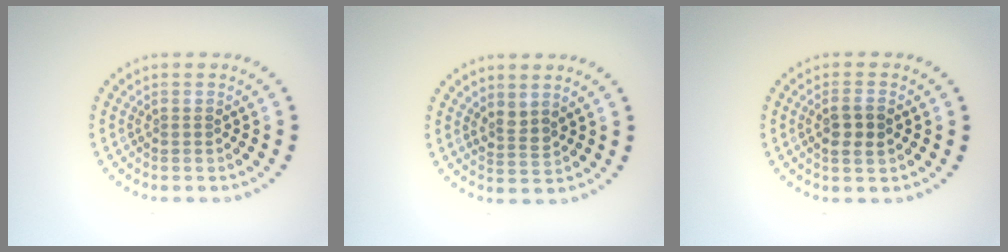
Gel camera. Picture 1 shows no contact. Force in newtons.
{"total": 1.6, "press": 1.3, "slide": 1.0}
{"total": 2.6, "press": 2.5, "slide": 0.6}